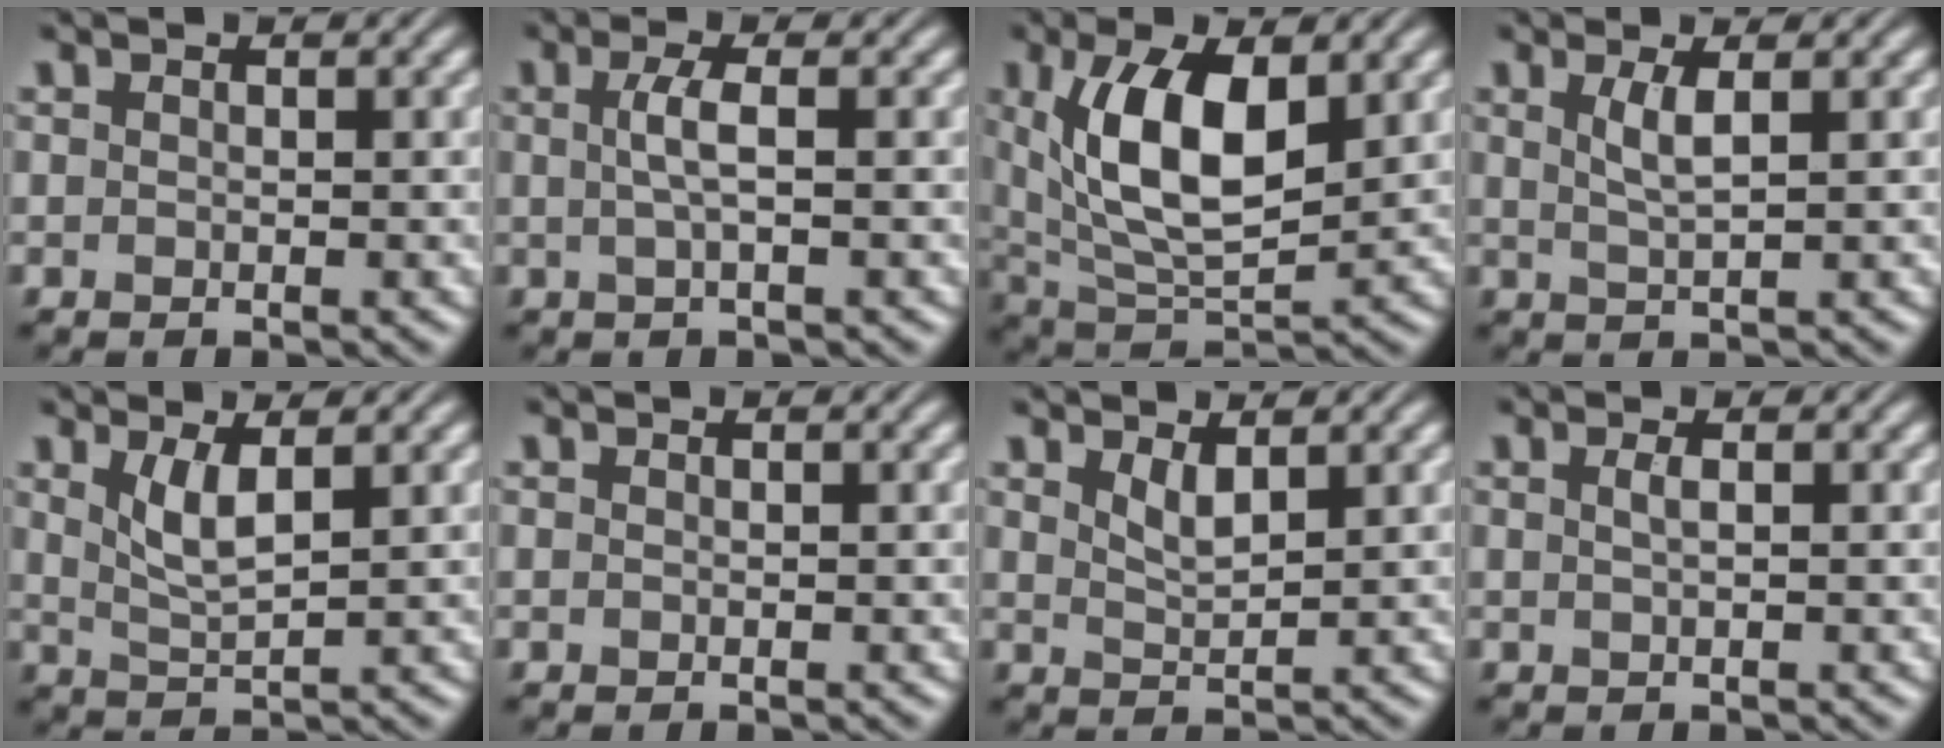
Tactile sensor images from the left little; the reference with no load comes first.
{"total": 2.2, "force": [0.1, 0.4, 2.2], "torque": [-0.046, 0.005, 0.001]}
{"total": 9.0, "force": [2.3, 4.1, 7.7], "torque": [-0.147, -0.004, 0.044]}
{"total": 2.2, "force": [0.8, 0.5, 2.0], "torque": [-0.040, -0.002, 0.015]}
{"total": 2.9, "force": [1.3, 0.8, 2.5], "torque": [-0.051, -0.007, 0.029]}
{"total": 0.0}
{"total": 1.8, "force": [1.2, 0.5, 1.3], "torque": [-0.028, -0.006, 0.027]}
{"total": 1.0, "force": [0.3, 0.4, 0.9], "torque": [-0.014, 0.005, 0.003]}